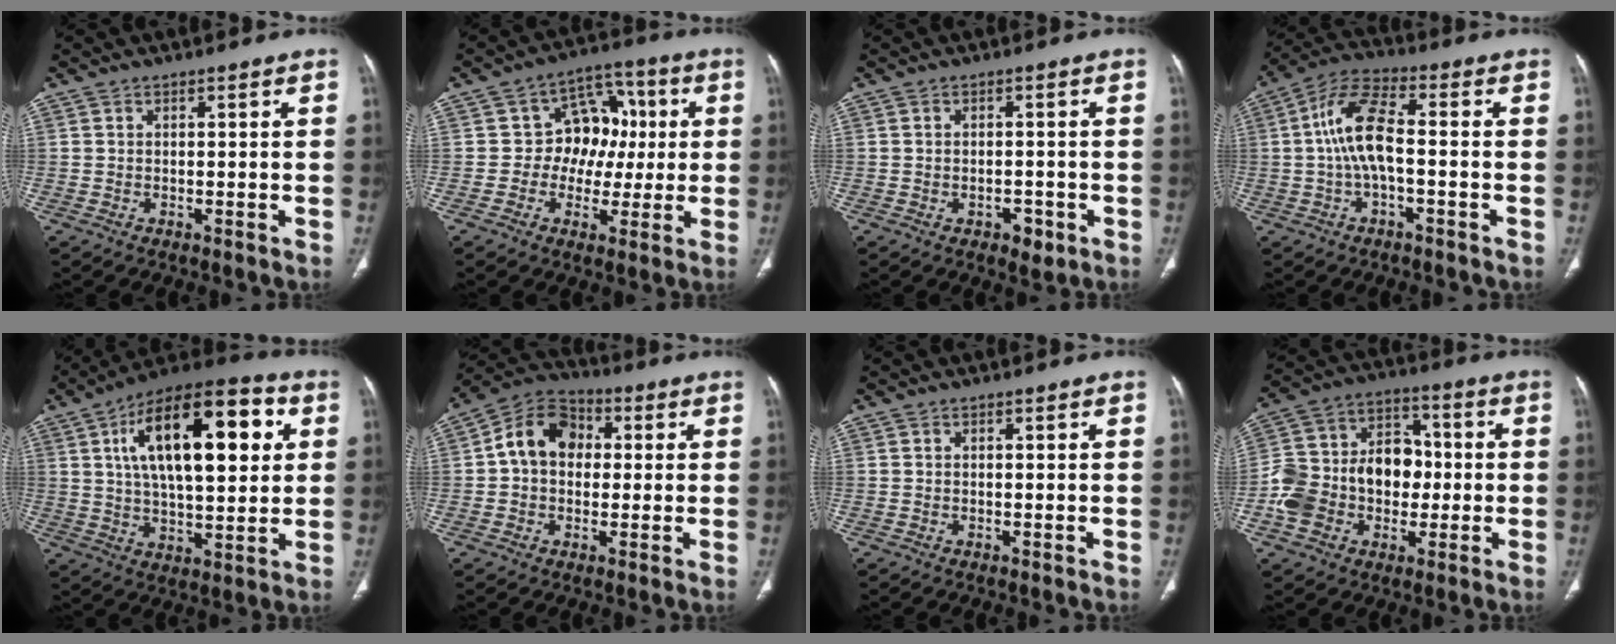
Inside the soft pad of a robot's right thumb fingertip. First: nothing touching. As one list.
[{"total": 11.0, "force": [0.4, 9.1, 6.0], "torque": [-0.032, 0.022, -0.001]}, {"total": 3.3, "force": [-1.4, 2.0, 2.2], "torque": [-0.021, 0.009, -0.012]}, {"total": 9.8, "force": [-0.8, 3.8, 9.1], "torque": [-0.194, 0.033, -0.020]}, {"total": 23.3, "force": [6.5, 10.2, 19.9], "torque": [-0.291, 0.006, 0.094]}, {"total": 11.2, "force": [1.2, 8.7, 6.8], "torque": [-0.097, 0.028, 0.007]}, {"total": 0.0}, {"total": 17.6, "force": [-2.3, 13.4, 11.3], "torque": [-0.163, 0.051, -0.038]}]